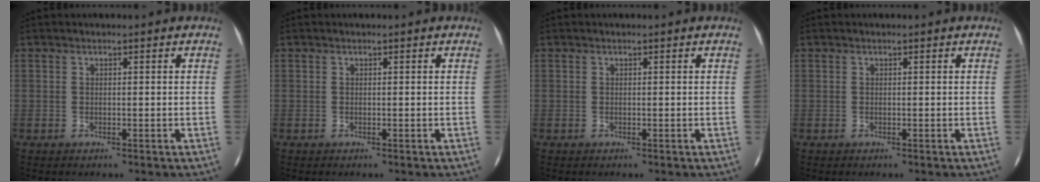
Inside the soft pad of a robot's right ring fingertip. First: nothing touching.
{"total": 0.0}
{"total": 0.0}
{"total": 0.0}